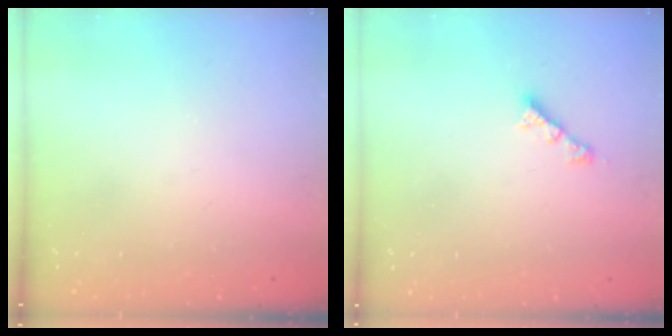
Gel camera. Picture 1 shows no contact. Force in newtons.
{"total": 2.6, "press": 2.6, "slide": 0.1}